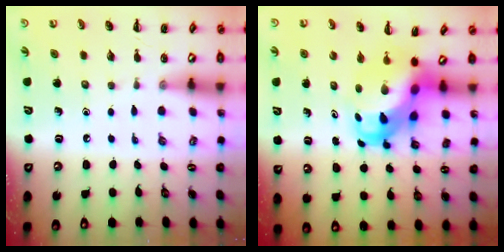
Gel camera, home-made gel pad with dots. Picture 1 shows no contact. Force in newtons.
{"total": 7.2, "press": 6.9, "slide": 2.1}